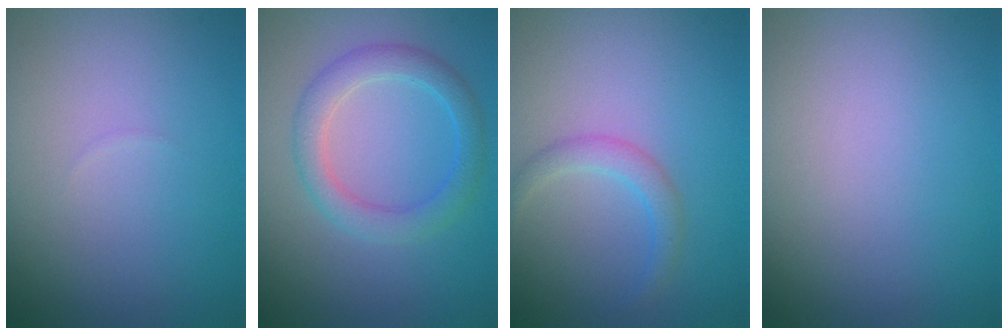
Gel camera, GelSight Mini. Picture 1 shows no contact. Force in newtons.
{"total": 3.2, "press": 3.2, "slide": 0.2}
{"total": 1.7, "press": 1.7, "slide": 0.0}
{"total": 0.0}